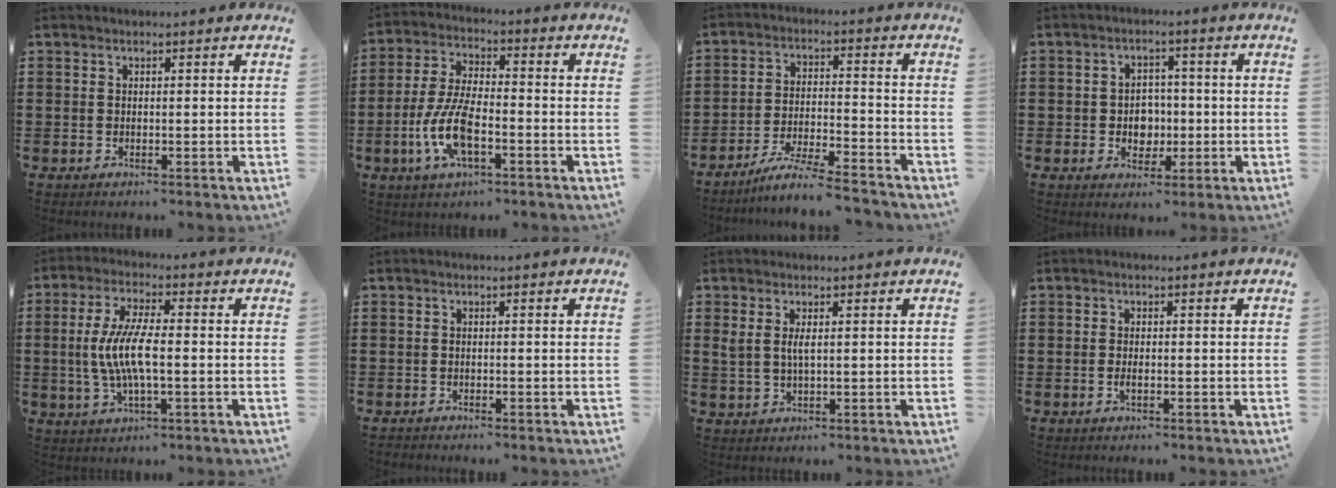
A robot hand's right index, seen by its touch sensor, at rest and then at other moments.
{"total": 9.4, "force": [-3.3, 3.7, 8.1], "torque": [-0.187, -0.010, -0.065]}
{"total": 6.4, "force": [-5.9, -0.3, 2.5], "torque": [-0.053, -0.009, -0.114]}
{"total": 4.3, "force": [-0.5, 3.9, 1.9], "torque": [-0.031, 0.003, -0.015]}
{"total": 7.7, "force": [-1.0, 2.2, 7.3], "torque": [-0.162, -0.007, -0.027]}
{"total": 0.6, "force": [-0.6, 0.1, 0.0], "torque": [0.000, 0.001, -0.014]}
{"total": 2.5, "force": [0.6, 0.7, 2.3], "torque": [-0.047, 0.004, 0.010]}
{"total": 1.2, "force": [-0.4, 0.3, 1.1], "torque": [-0.021, -0.003, -0.006]}